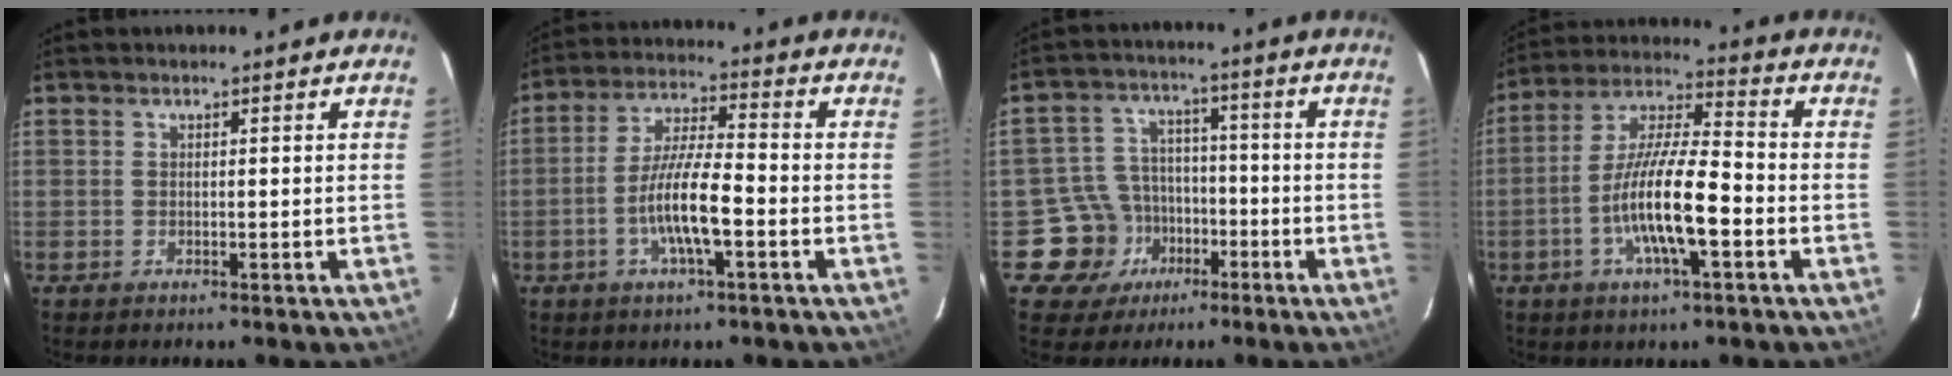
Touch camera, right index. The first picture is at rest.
{"total": 9.6, "force": [-3.4, 1.5, 8.9], "torque": [-0.176, 0.000, -0.064]}
{"total": 9.7, "force": [-4.8, 8.4, 0.6], "torque": [-0.037, 0.030, -0.069]}
{"total": 13.7, "force": [-4.6, 2.5, 12.6], "torque": [-0.248, -0.002, -0.090]}